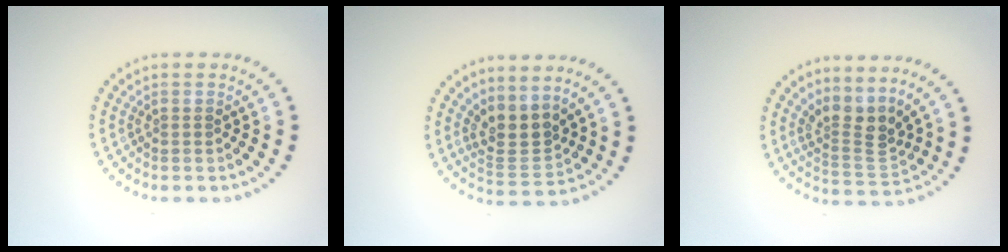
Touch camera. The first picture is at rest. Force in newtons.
{"total": 3.0, "press": 2.4, "slide": 1.8}
{"total": 3.2, "press": 2.3, "slide": 2.2}